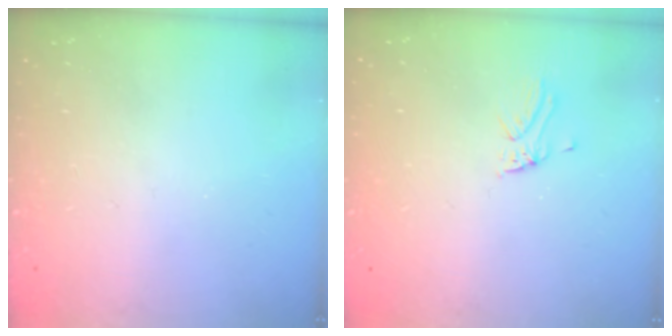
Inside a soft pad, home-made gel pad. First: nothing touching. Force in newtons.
{"total": 1.7, "press": 1.7, "slide": 0.1}